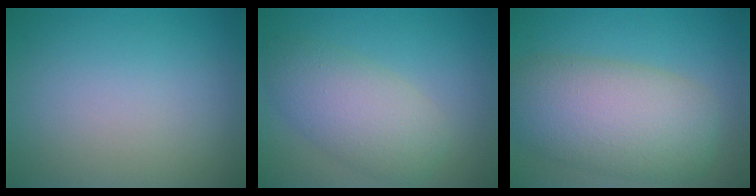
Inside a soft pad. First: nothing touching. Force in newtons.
{"total": 5.1, "press": 5.1, "slide": 0.1}
{"total": 8.9, "press": 8.8, "slide": 0.7}